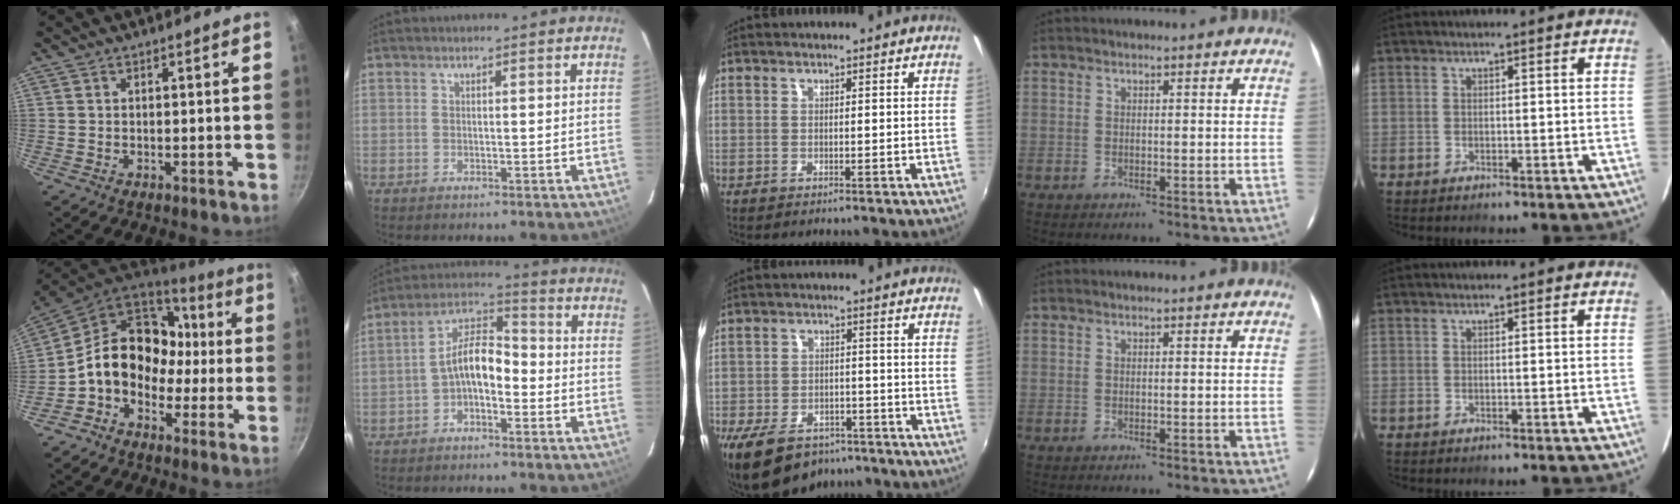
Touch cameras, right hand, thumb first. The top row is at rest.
{"thumb": {"total": 16.9, "force": [-0.9, 13.4, 10.3], "torque": [-0.131, 0.059, -0.030]}, "index": {"total": 7.5, "force": [-2.7, 3.9, 5.8], "torque": [-0.115, 0.027, -0.050]}, "middle": {"total": 14.0, "force": [-9.9, 7.4, 6.5], "torque": [-0.152, -0.009, -0.149]}}